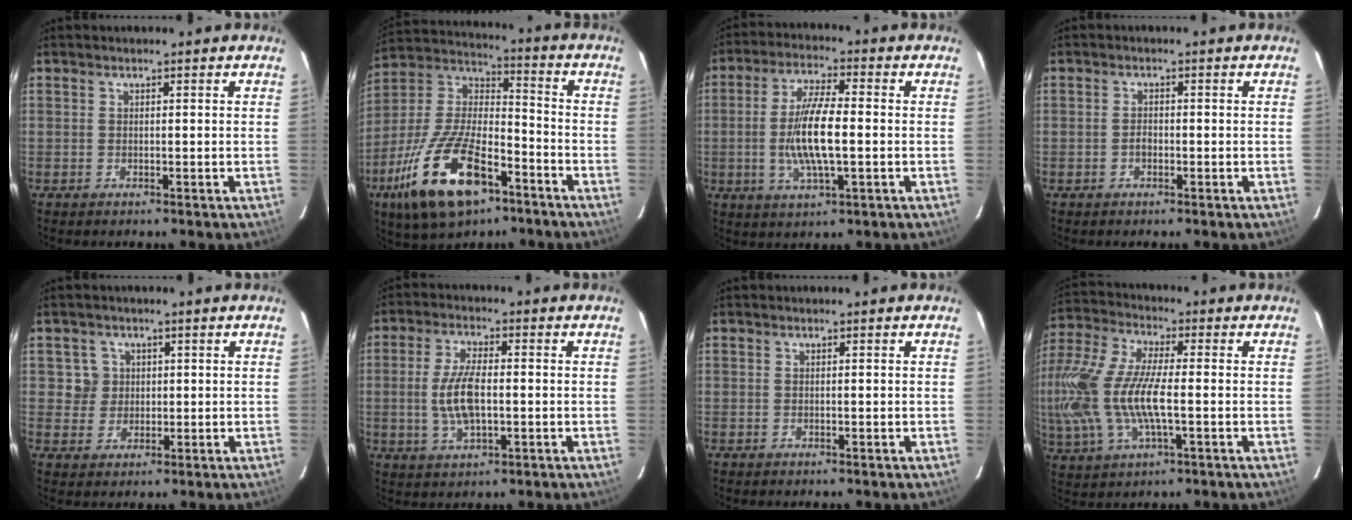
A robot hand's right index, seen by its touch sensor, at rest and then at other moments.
{"total": 21.6, "force": [-11.4, 9.3, 15.8], "torque": [-0.326, -0.020, -0.200]}
{"total": 10.6, "force": [-1.3, 2.7, 10.1], "torque": [-0.199, -0.002, -0.025]}
{"total": 1.4, "force": [-0.6, 0.9, 0.8], "torque": [-0.016, 0.004, -0.011]}
{"total": 3.7, "force": [0.8, 3.6, 0.1], "torque": [0.013, 0.019, 0.013]}
{"total": 8.5, "force": [-0.8, 3.5, 7.6], "torque": [-0.156, 0.001, -0.013]}
{"total": 0.0}
{"total": 19.9, "force": [-2.2, 7.7, 18.2], "torque": [-0.391, -0.012, -0.046]}